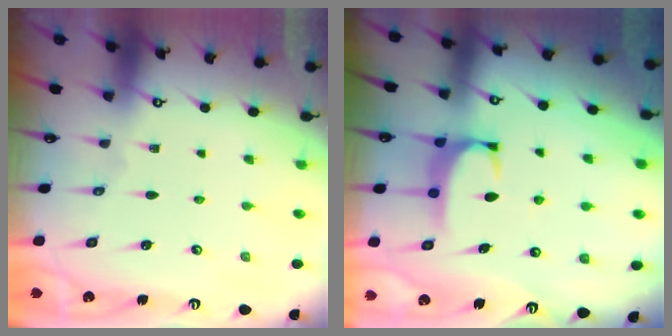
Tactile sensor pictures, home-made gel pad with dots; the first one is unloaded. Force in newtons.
{"total": 2.0, "press": 2.0, "slide": 0.5}